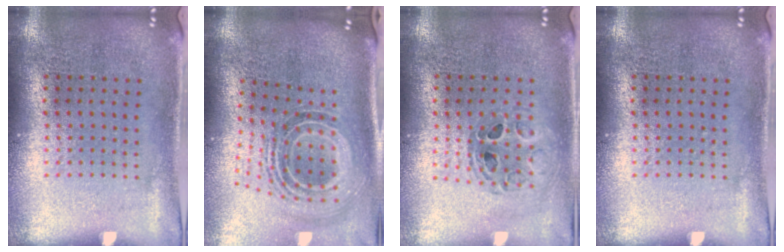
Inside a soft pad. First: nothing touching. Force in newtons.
{"total": 1.8, "press": 1.3, "slide": 1.2}
{"total": 0.8, "press": 0.7, "slide": 0.2}
{"total": 0.0}